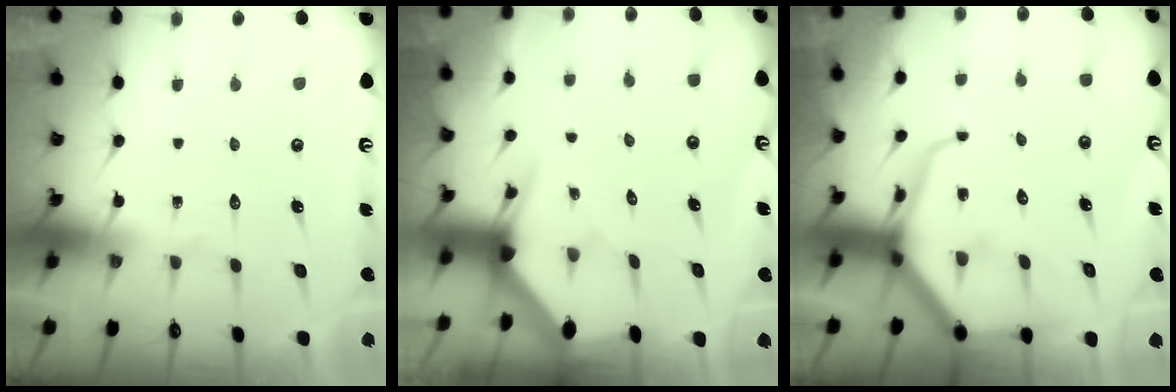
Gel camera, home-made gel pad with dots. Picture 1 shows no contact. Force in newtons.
{"total": 2.8, "press": 2.8, "slide": 0.1}
{"total": 9.5, "press": 9.5, "slide": 1.0}